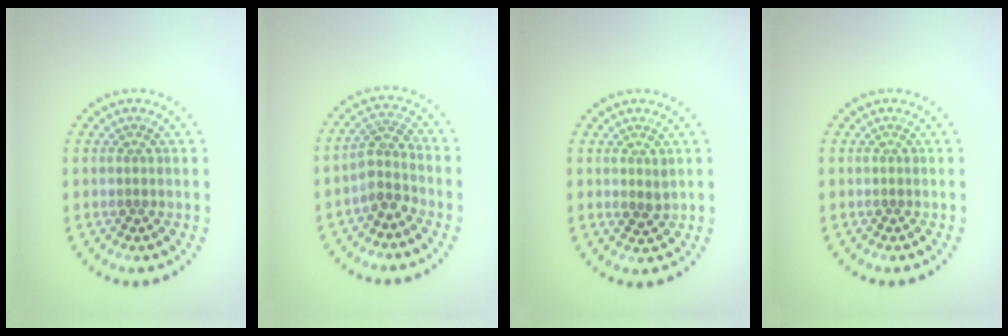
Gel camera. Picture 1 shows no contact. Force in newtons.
{"total": 2.5, "press": 2.0, "slide": 1.5}
{"total": 1.0, "press": 0.9, "slide": 0.4}
{"total": 0.0}